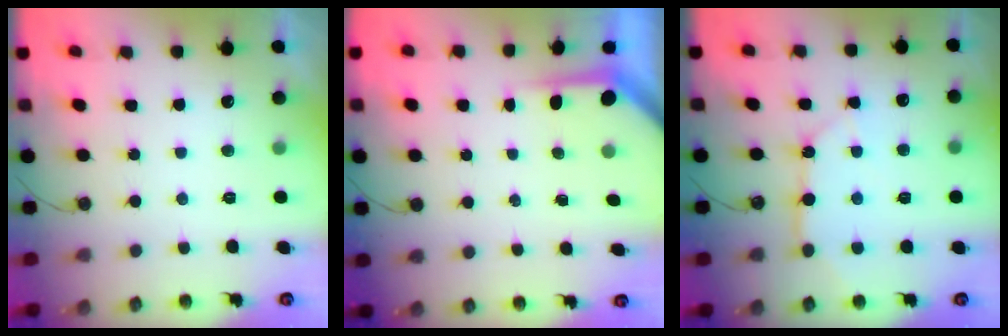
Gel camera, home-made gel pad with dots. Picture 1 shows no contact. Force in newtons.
{"total": 3.6, "press": 3.6, "slide": 0.4}
{"total": 10.1, "press": 10.0, "slide": 0.7}